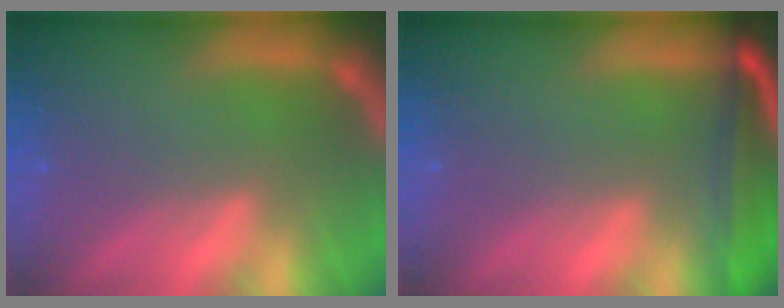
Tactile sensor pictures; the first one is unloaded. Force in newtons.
{"total": 6.0}